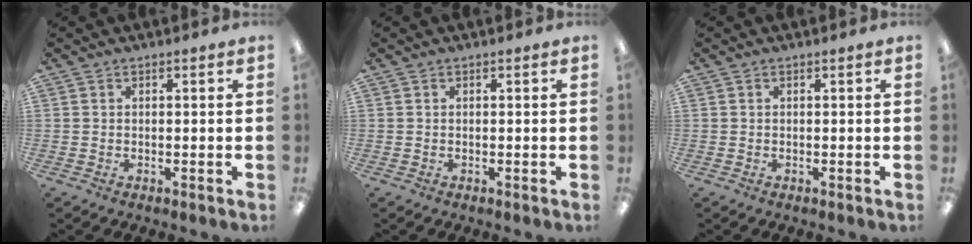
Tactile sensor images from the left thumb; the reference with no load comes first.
{"total": 0.0}
{"total": 0.0}